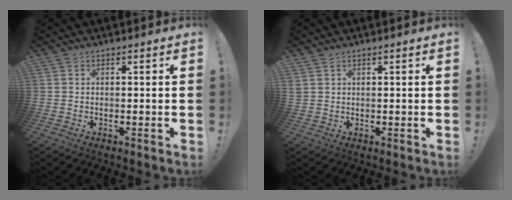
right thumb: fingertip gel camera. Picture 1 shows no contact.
{"total": 1.8, "force": [1.0, 1.3, 0.8], "torque": [-0.010, -0.002, 0.020]}